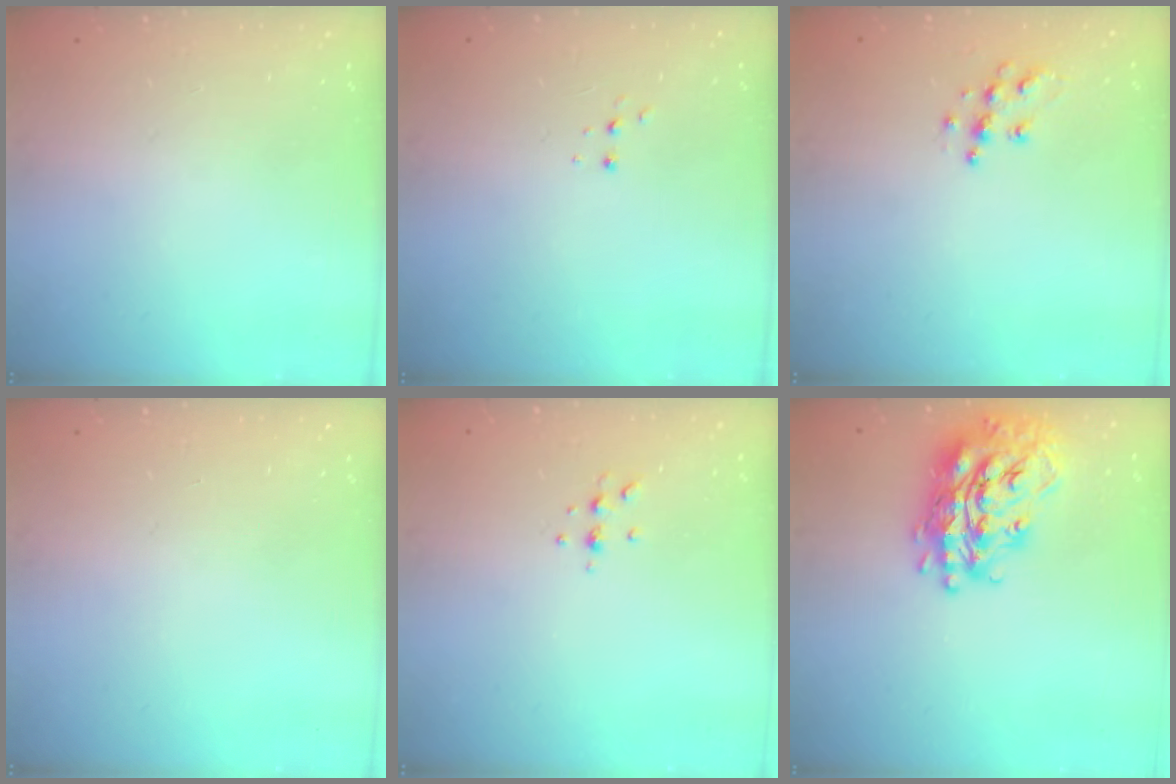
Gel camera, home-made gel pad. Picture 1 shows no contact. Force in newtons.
{"total": 2.7, "press": 2.7, "slide": 0.5}
{"total": 7.7, "press": 7.7, "slide": 0.3}
{"total": 0.0}
{"total": 4.4, "press": 4.3, "slide": 0.6}
{"total": 21.6, "press": 21.5, "slide": 1.8}